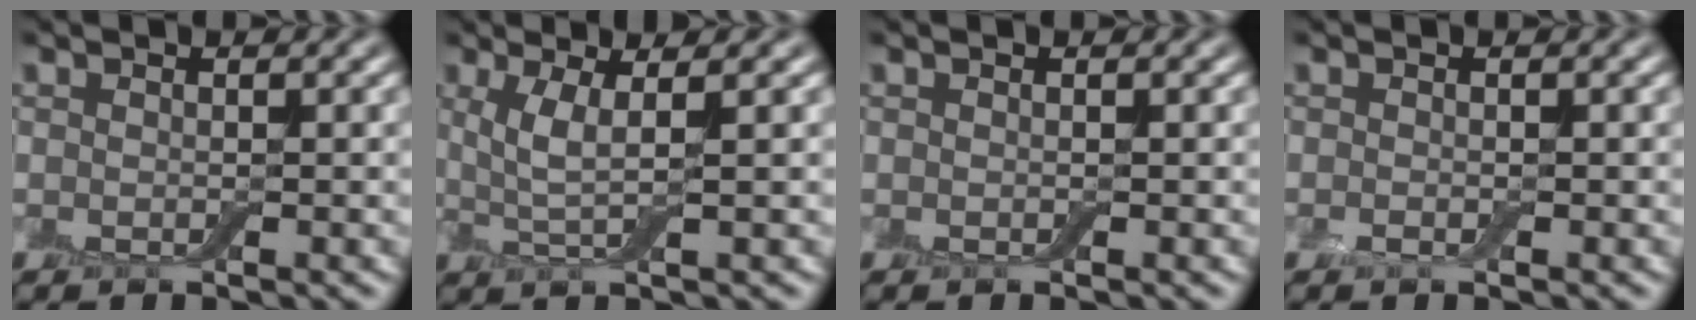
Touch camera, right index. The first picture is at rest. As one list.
[{"total": 3.2, "force": [1.0, 0.6, 3.0], "torque": [-0.065, -0.003, 0.022]}, {"total": 0.0}, {"total": 0.6, "force": [-0.3, 0.3, 0.4], "torque": [-0.010, 0.000, -0.005]}]